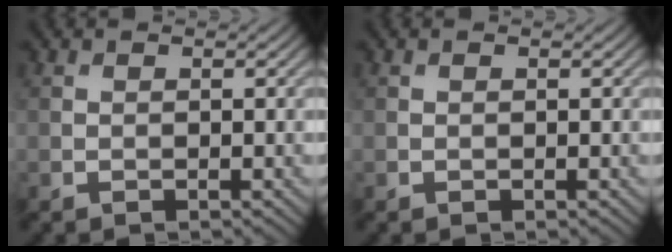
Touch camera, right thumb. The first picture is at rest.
{"total": 0.0}